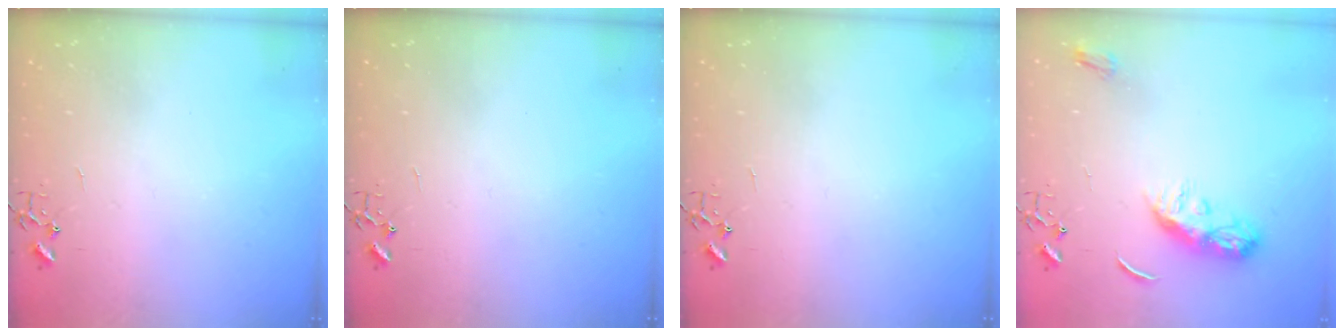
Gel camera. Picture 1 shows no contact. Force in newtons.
{"total": 0.0}
{"total": 0.0}
{"total": 9.0, "press": 9.0, "slide": 0.2}